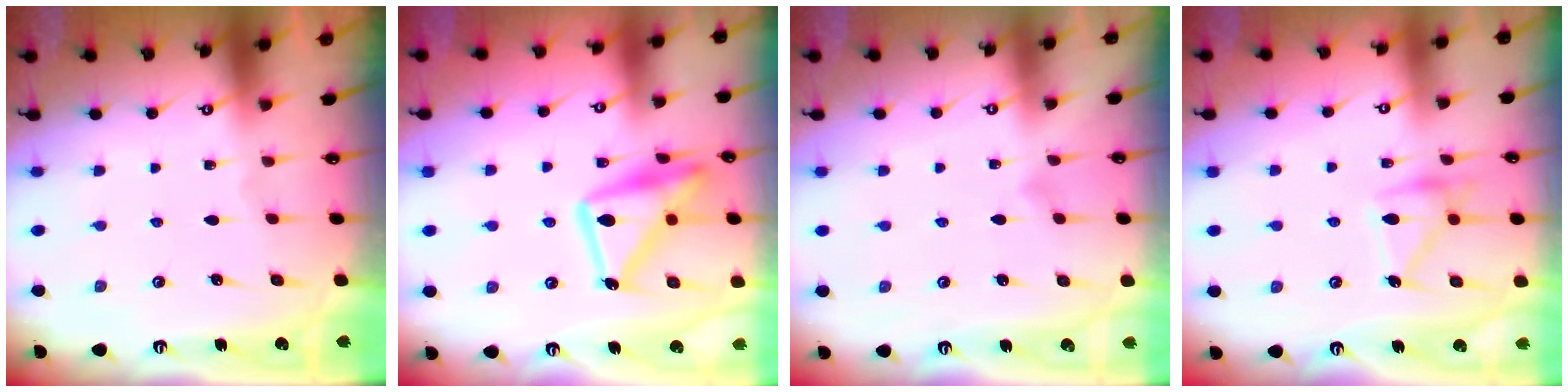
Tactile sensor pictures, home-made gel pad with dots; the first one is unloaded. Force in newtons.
{"total": 17.7, "press": 17.6, "slide": 1.3}
{"total": 3.7, "press": 3.7, "slide": 0.3}
{"total": 15.6, "press": 15.5, "slide": 1.0}